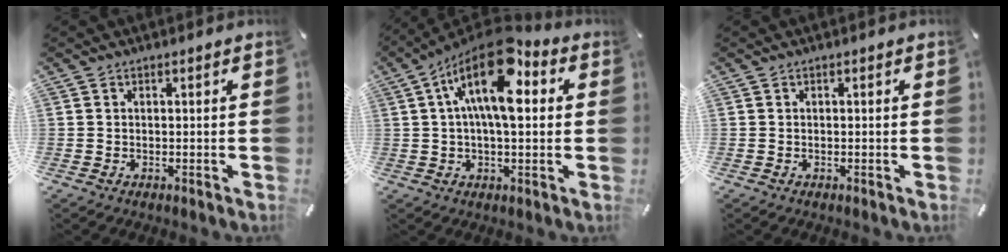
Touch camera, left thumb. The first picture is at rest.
{"total": 16.5, "force": [5.6, 7.1, 13.8], "torque": [-0.249, -0.027, 0.087]}
{"total": 0.0}